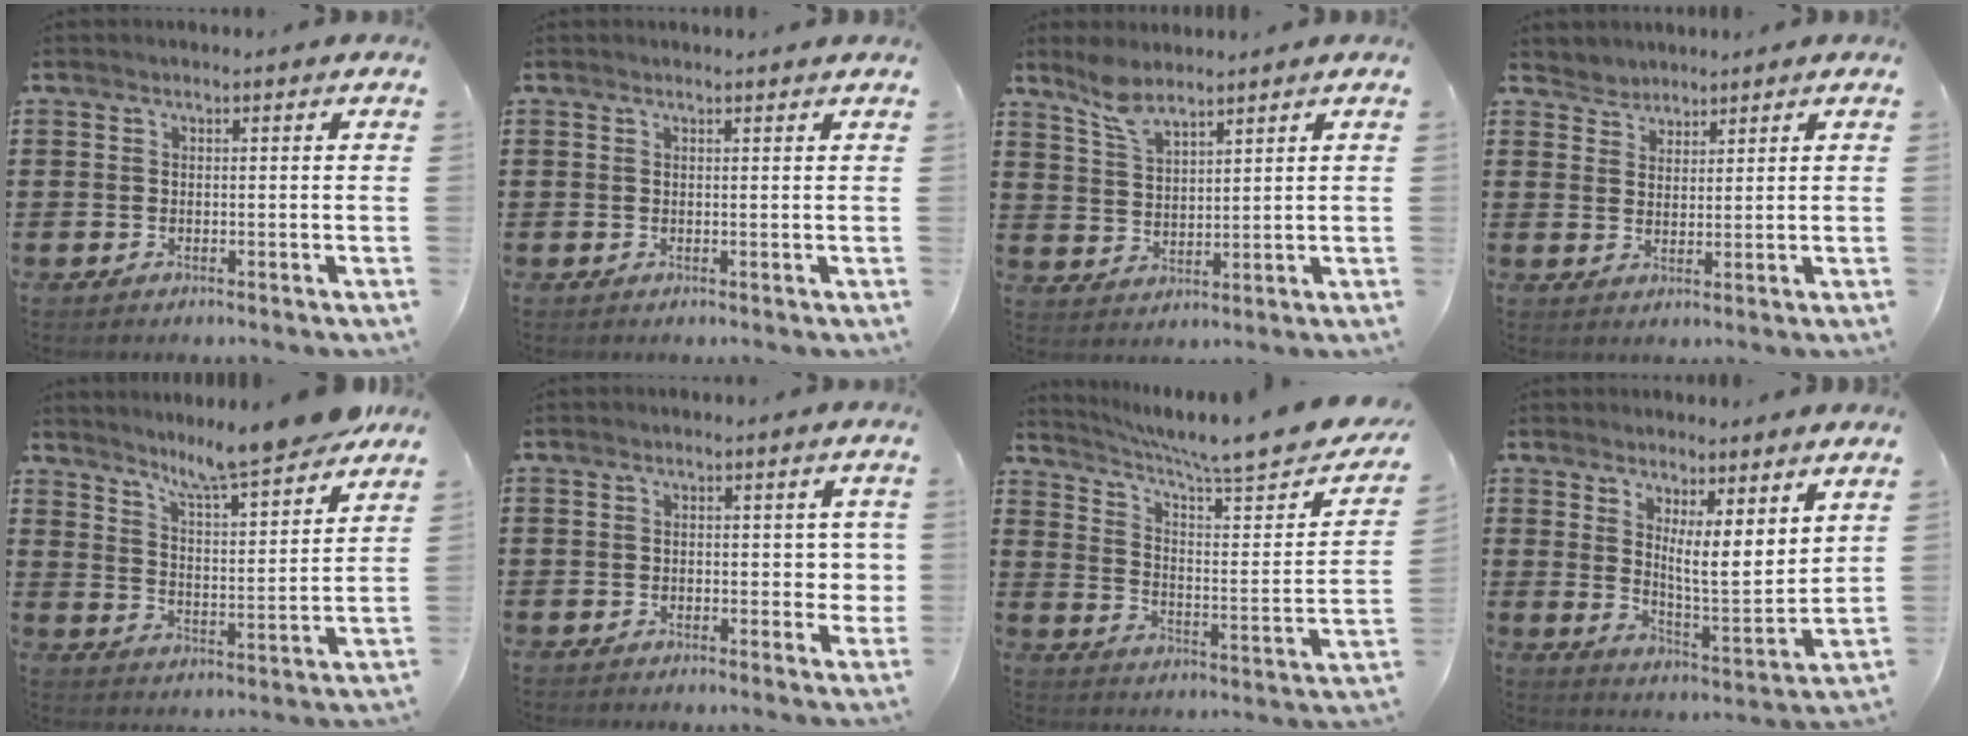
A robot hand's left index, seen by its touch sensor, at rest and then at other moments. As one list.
[{"total": 0.6, "force": [0.6, -0.1, 0.0], "torque": [-0.002, -0.001, 0.012]}, {"total": 5.6, "force": [4.7, 1.9, 2.5], "torque": [-0.063, -0.005, 0.087]}, {"total": 2.8, "force": [2.3, 1.2, -0.9], "torque": [0.005, 0.001, 0.045]}, {"total": 8.3, "force": [7.7, -1.0, 2.9], "torque": [-0.078, -0.056, 0.125]}, {"total": 2.8, "force": [0.3, 1.7, 2.3], "torque": [-0.030, 0.003, -0.001]}, {"total": 7.1, "force": [5.9, 0.1, 4.1], "torque": [-0.089, -0.047, 0.087]}, {"total": 5.1, "force": [4.2, 0.8, 2.9], "torque": [-0.057, -0.040, 0.067]}]